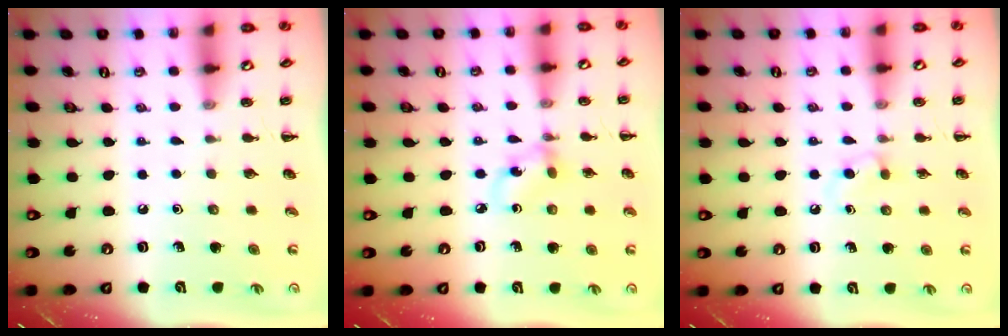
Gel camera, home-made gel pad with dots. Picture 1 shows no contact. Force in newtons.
{"total": 4.0, "press": 3.9, "slide": 0.7}
{"total": 2.9, "press": 2.6, "slide": 1.3}